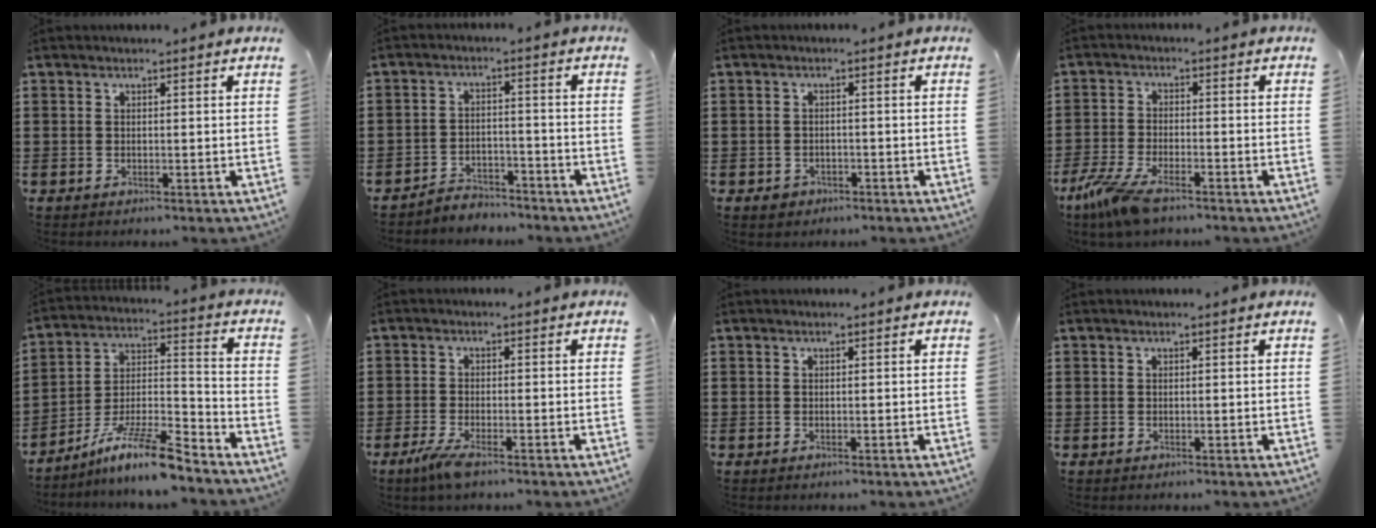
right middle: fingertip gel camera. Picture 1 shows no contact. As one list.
[{"total": 3.6, "force": [-3.6, 0.6, -0.2], "torque": [-0.003, 0.003, -0.076]}, {"total": 1.4, "force": [-1.0, 1.0, 0.2], "torque": [-0.009, 0.001, -0.023]}, {"total": 6.5, "force": [-4.4, 1.8, 4.4], "torque": [-0.118, -0.014, -0.089]}, {"total": 11.1, "force": [-8.9, 0.9, 6.6], "torque": [-0.119, 0.012, -0.171]}, {"total": 3.1, "force": [-2.0, 0.4, 2.3], "torque": [-0.059, -0.009, -0.040]}, {"total": 0.0}, {"total": 0.0}]